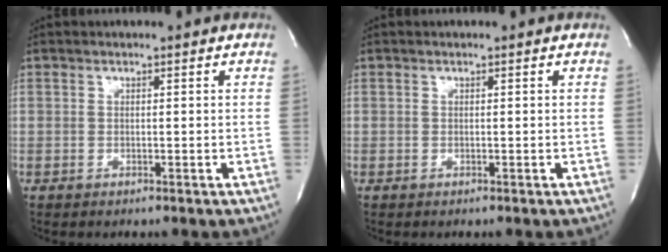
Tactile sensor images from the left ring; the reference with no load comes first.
{"total": 0.0}